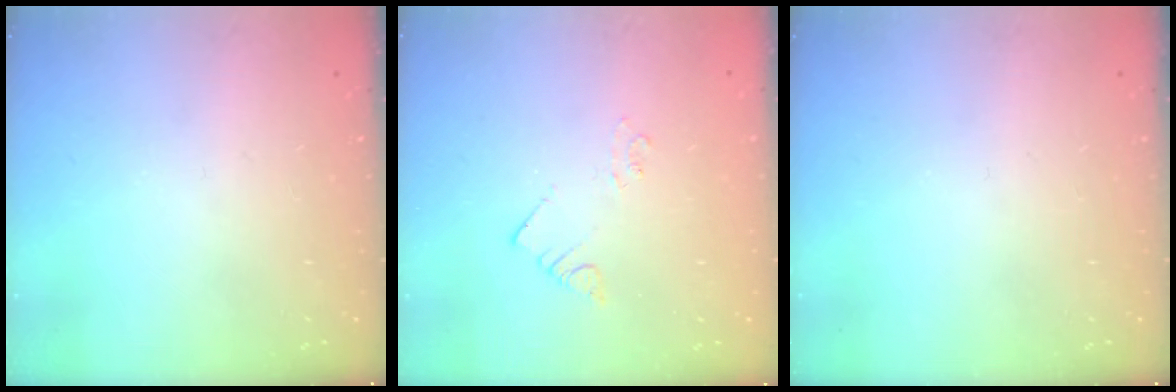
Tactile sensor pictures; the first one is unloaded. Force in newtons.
{"total": 2.2, "press": 2.2, "slide": 0.1}
{"total": 0.0}